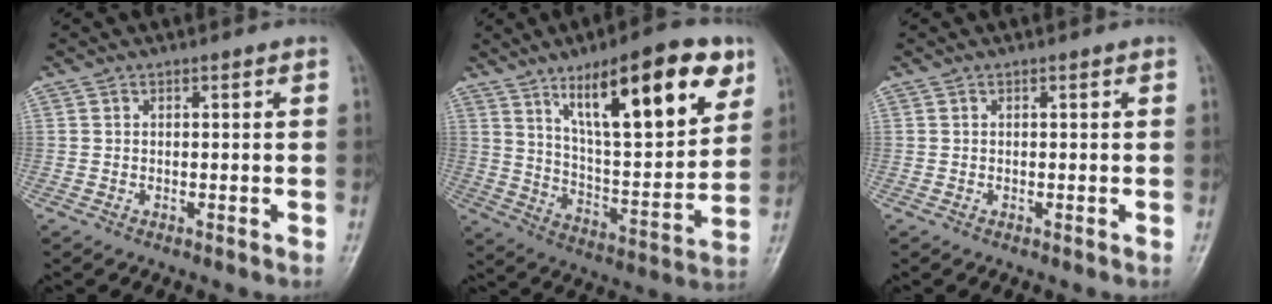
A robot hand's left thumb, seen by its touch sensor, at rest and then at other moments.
{"total": 23.0, "force": [12.0, 7.1, 18.3], "torque": [-0.241, -0.041, 0.198]}
{"total": 0.0}